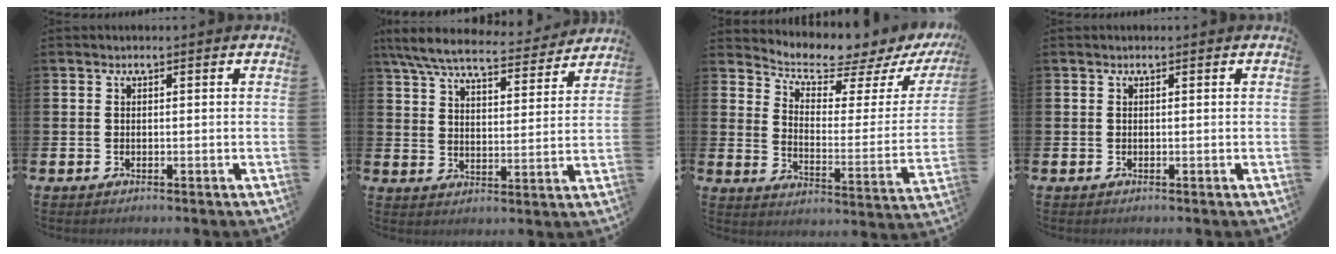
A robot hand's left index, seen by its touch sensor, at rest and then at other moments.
{"total": 7.9, "force": [7.1, 1.5, 3.0], "torque": [-0.088, -0.038, 0.125]}
{"total": 5.3, "force": [5.1, 1.0, 1.1], "torque": [-0.036, -0.055, 0.076]}
{"total": 0.0}